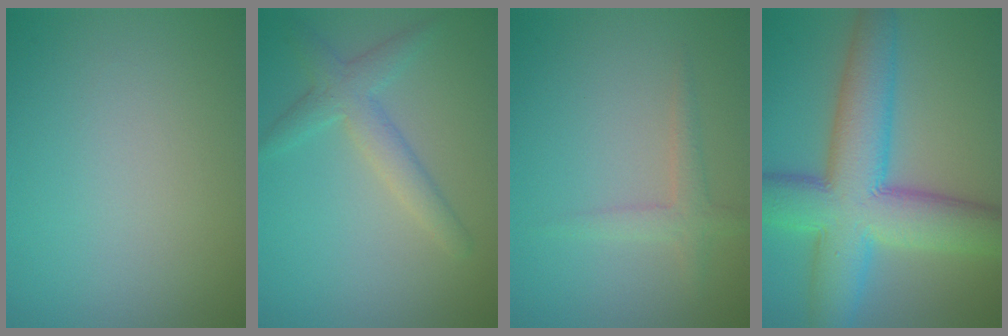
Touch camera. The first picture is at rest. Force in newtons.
{"total": 3.0, "press": 3.0, "slide": 0.1}
{"total": 1.9, "press": 1.9, "slide": 0.1}
{"total": 11.7, "press": 11.7, "slide": 0.1}